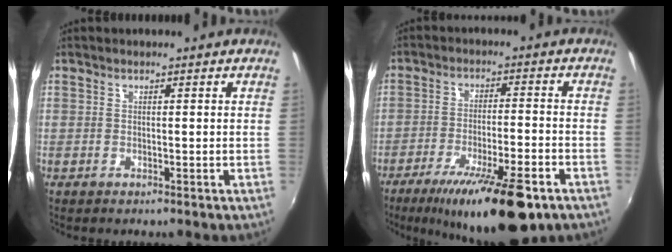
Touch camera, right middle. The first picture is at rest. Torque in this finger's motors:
{"motor_torque": [1.25, -0.89, 0.37, 0.17]}